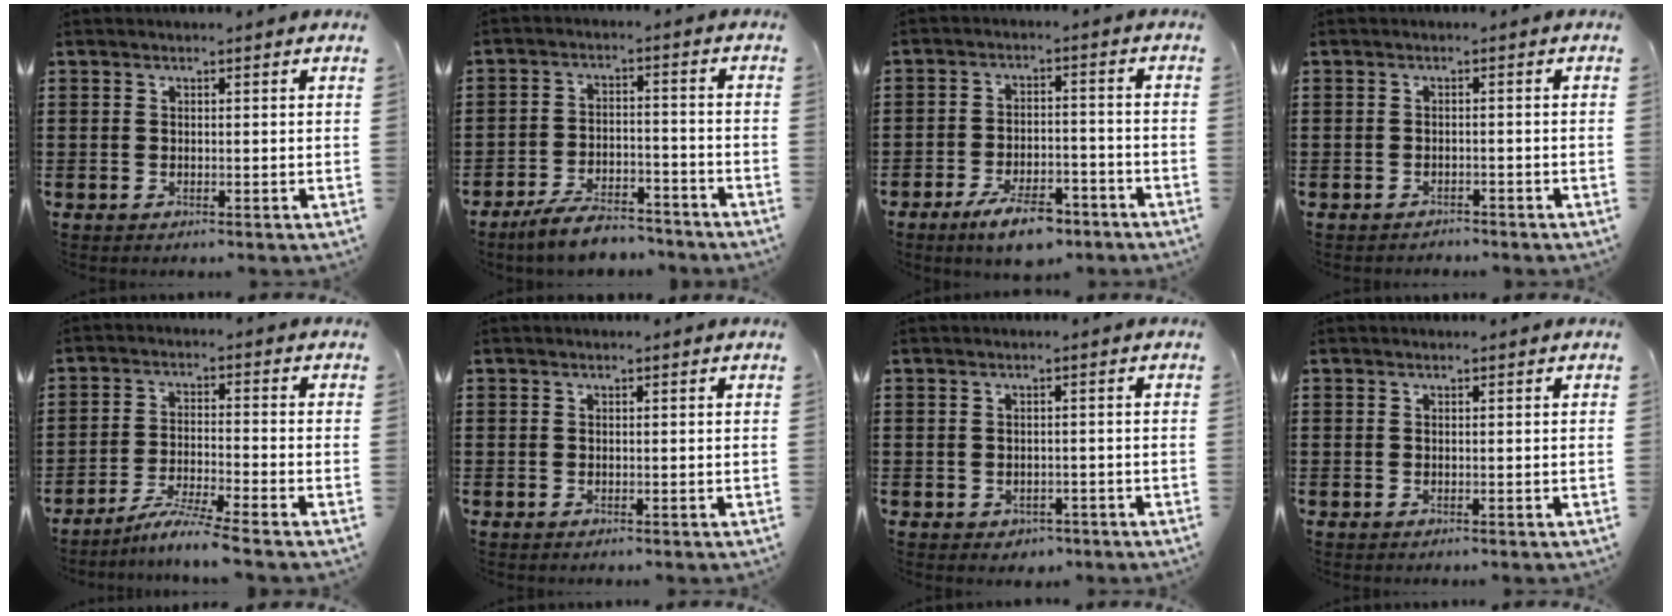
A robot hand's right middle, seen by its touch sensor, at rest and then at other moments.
{"total": 6.3, "force": [-5.9, 1.1, 2.1], "torque": [-0.042, 0.007, -0.113]}
{"total": 6.9, "force": [-5.1, 2.1, 4.0], "torque": [-0.081, 0.006, -0.096]}
{"total": 1.3, "force": [-1.3, 0.2, -0.2], "torque": [-0.001, 0.000, -0.028]}
{"total": 5.4, "force": [-4.7, -0.7, 2.5], "torque": [-0.053, -0.020, -0.090]}
{"total": 0.0}
{"total": 0.7, "force": [-0.5, 0.5, 0.0], "torque": [-0.004, -0.001, -0.012]}
{"total": 0.0}